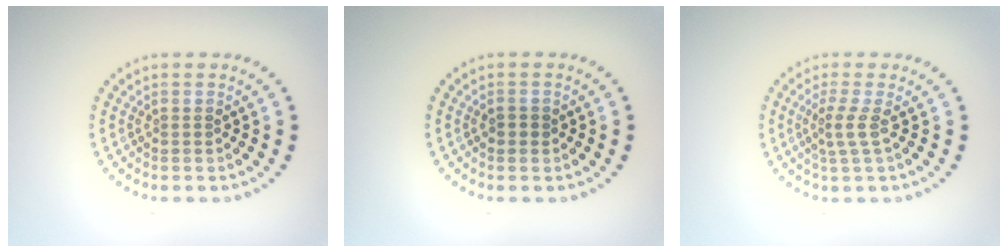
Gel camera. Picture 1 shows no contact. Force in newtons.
{"total": 1.1, "press": 1.1, "slide": 0.2}
{"total": 2.0, "press": 1.3, "slide": 1.5}